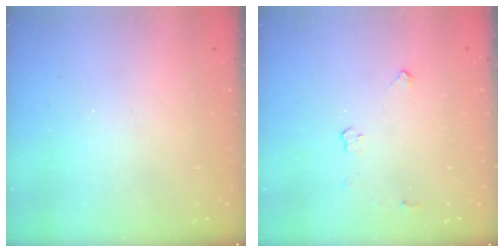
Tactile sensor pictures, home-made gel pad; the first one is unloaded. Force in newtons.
{"total": 2.8, "press": 2.8, "slide": 0.5}